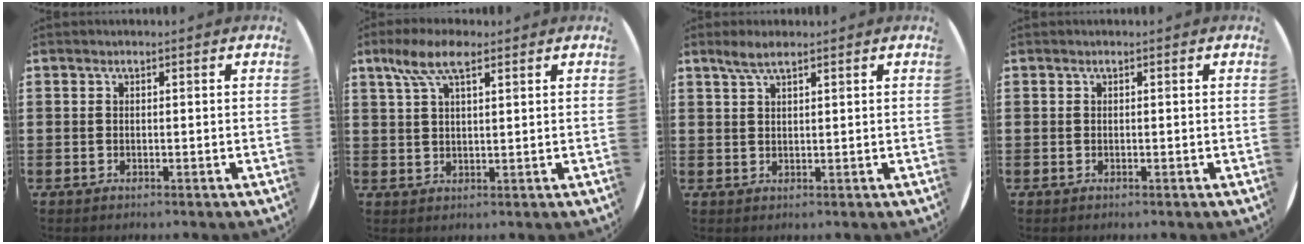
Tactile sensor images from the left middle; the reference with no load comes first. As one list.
[{"total": 6.4, "force": [3.9, 2.2, 4.6], "torque": [-0.099, 0.009, 0.069]}, {"total": 2.6, "force": [2.0, 0.5, 1.6], "torque": [-0.033, 0.005, 0.036]}, {"total": 0.0}]